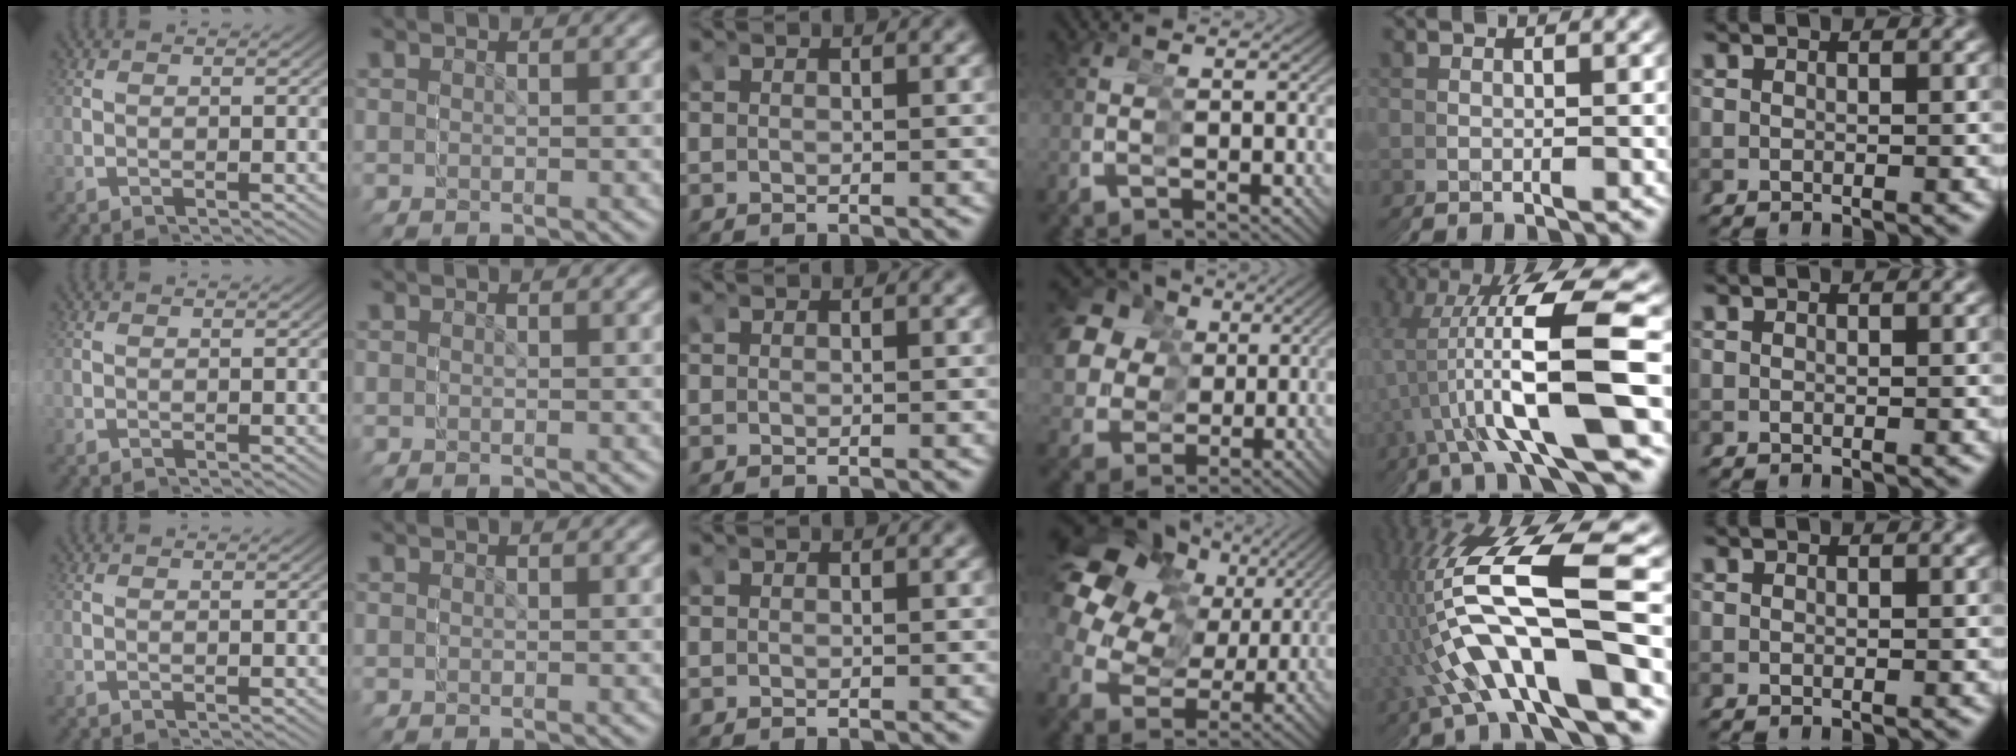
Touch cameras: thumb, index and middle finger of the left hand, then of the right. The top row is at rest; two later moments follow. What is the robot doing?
{"motion": "grasp_and_lifting", "object": "straw"}